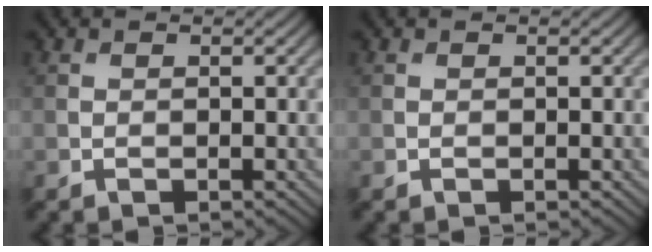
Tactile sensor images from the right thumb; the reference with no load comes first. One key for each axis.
{"total": 0.0}